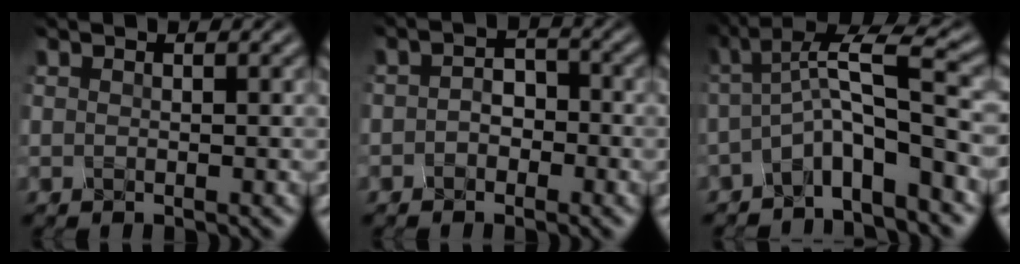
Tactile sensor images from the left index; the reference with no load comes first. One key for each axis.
{"total": 2.3, "fx": -1.1, "fy": 1.7, "fz": 1.1, "tx": -0.018, "ty": 0.003, "tz": -0.029}
{"total": 5.5, "fx": -1.8, "fy": 1.0, "fz": 5.1, "tx": -0.083, "ty": 0.011, "tz": -0.049}